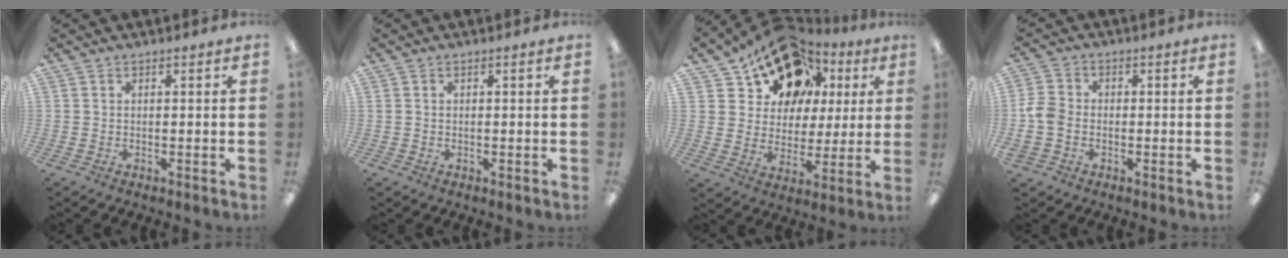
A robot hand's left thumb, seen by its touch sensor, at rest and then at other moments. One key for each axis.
{"total": 0.5, "fx": 0.0, "fy": 0.5, "fz": 0.3, "tx": -0.005, "ty": 0.003, "tz": -0.002}
{"total": 18.5, "fx": 11.7, "fy": 12.1, "fz": 7.5, "tx": -0.146, "ty": -0.053, "tz": 0.220}
{"total": 5.5, "fx": -1.3, "fy": 4.4, "fz": 3.1, "tx": -0.065, "ty": 0.012, "tz": -0.023}